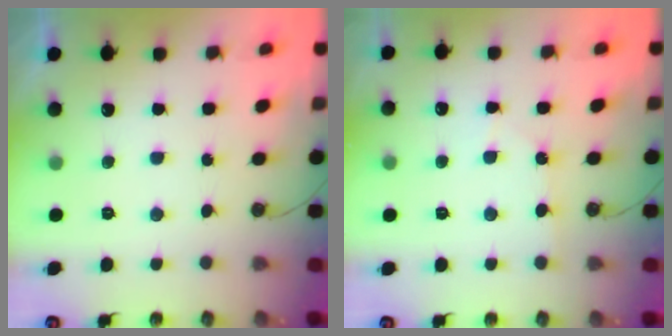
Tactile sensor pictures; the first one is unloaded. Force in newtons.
{"total": 2.6, "press": 2.6, "slide": 0.3}